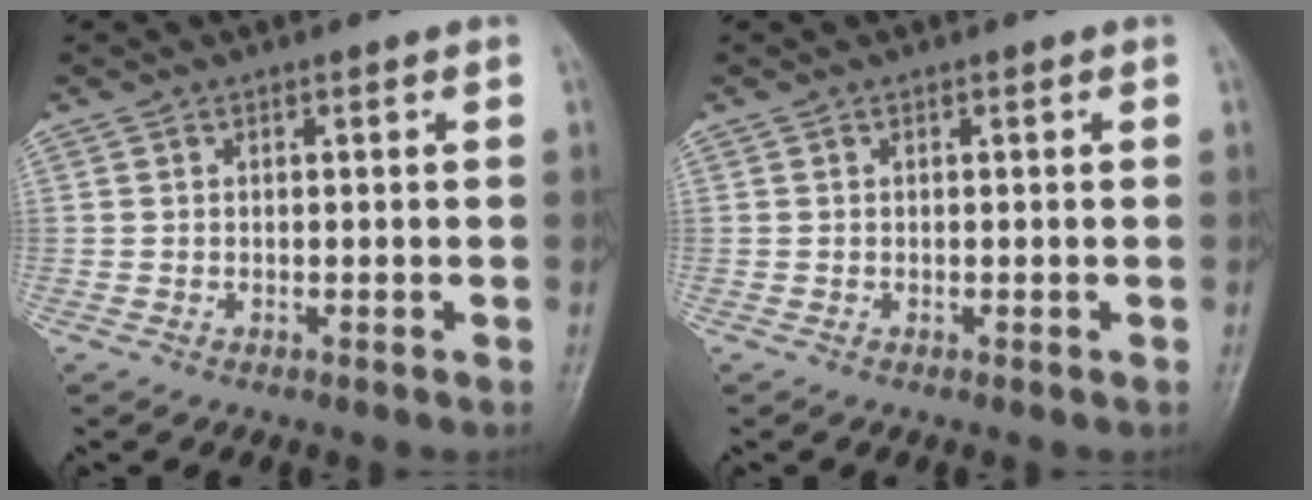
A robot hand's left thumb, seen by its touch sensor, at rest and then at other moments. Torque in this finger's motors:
{"motor_torque": [-0.21, 0.21, -0.01, -0.01, 0.00]}